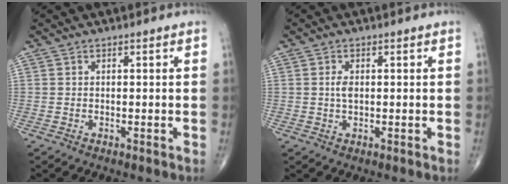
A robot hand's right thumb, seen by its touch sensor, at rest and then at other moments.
{"total": 2.0, "force": [0.2, 1.1, 1.7], "torque": [-0.030, -0.001, 0.002]}